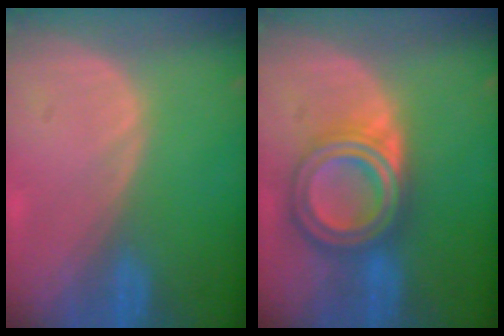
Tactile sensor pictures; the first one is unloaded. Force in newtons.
{"total": 8.0, "press": 8.0, "slide": 0.5}